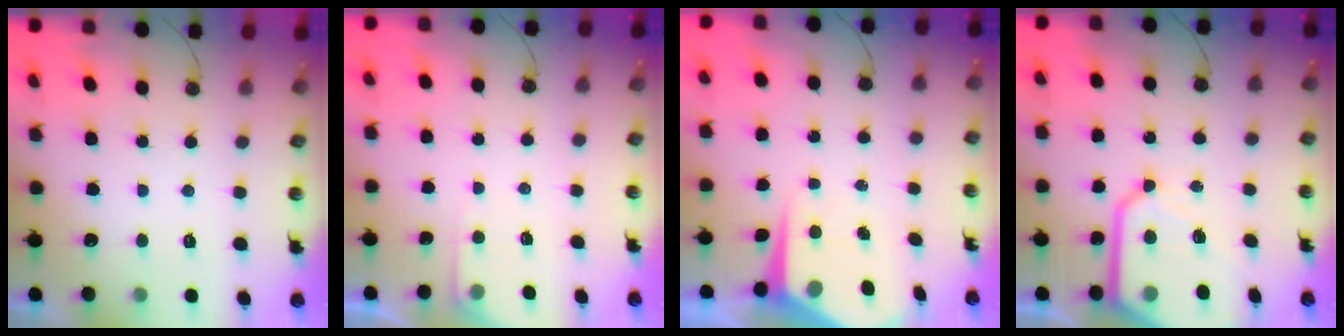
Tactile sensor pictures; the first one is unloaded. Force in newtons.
{"total": 3.1, "press": 3.0, "slide": 0.5}
{"total": 7.1, "press": 7.1, "slide": 0.1}
{"total": 12.8, "press": 12.8, "slide": 0.4}